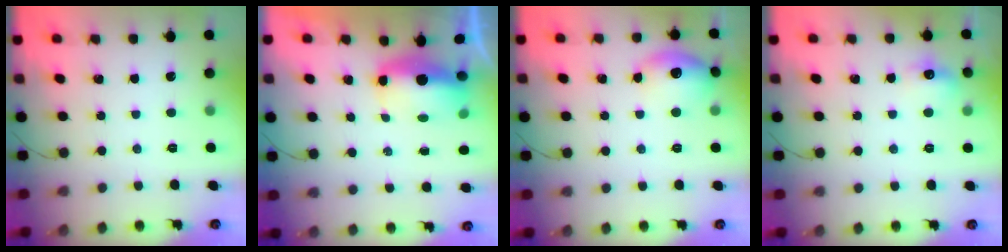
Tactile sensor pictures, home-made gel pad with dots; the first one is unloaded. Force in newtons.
{"total": 8.7, "press": 7.0, "slide": 5.1}
{"total": 10.7, "press": 10.6, "slide": 1.2}
{"total": 7.2, "press": 7.0, "slide": 1.6}